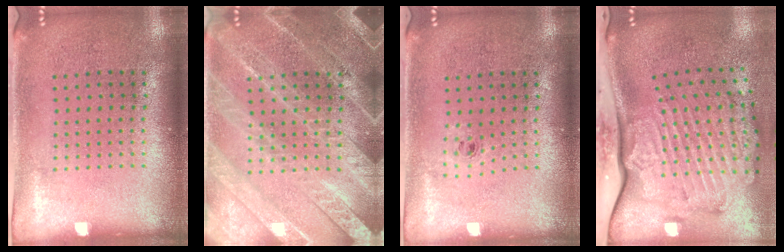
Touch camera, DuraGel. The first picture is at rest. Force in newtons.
{"total": 3.4, "press": 3.4, "slide": 0.4}
{"total": 0.6, "press": 0.3, "slide": 0.5}
{"total": 3.6, "press": 2.5, "slide": 2.5}